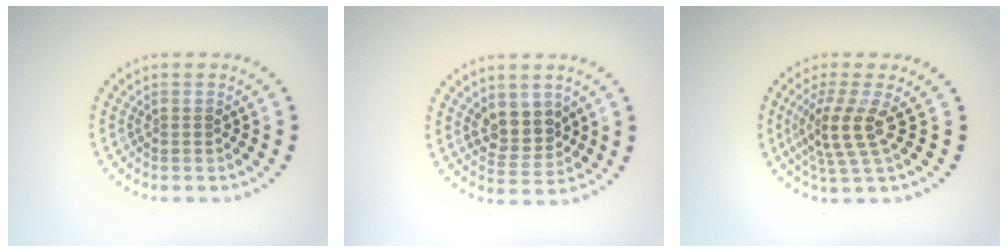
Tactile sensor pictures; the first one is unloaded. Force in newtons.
{"total": 3.1, "press": 2.9, "slide": 1.1}
{"total": 3.4, "press": 2.7, "slide": 2.1}